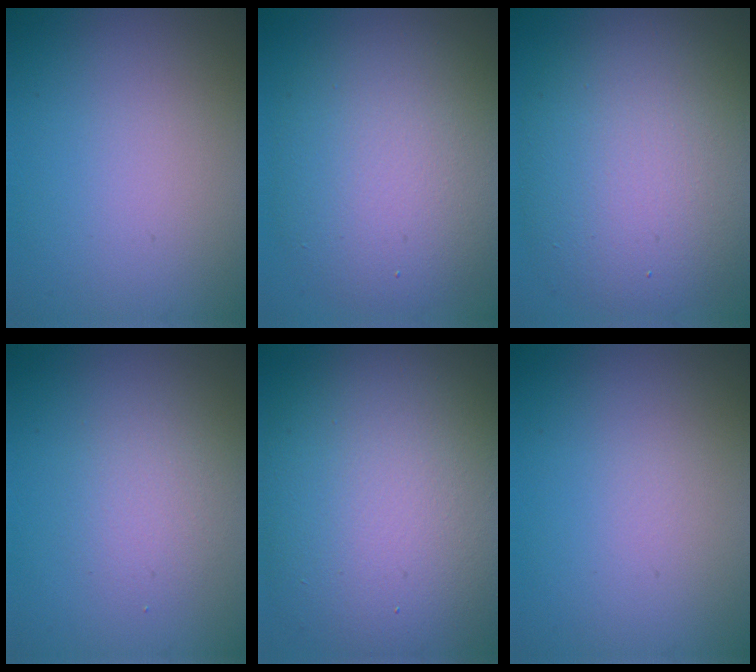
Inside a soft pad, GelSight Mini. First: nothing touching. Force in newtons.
{"total": 8.5, "press": 8.5, "slide": 0.3}
{"total": 10.1, "press": 10.1, "slide": 0.7}
{"total": 2.2, "press": 2.2, "slide": 0.0}
{"total": 14.1, "press": 14.1, "slide": 0.8}
{"total": 0.0}